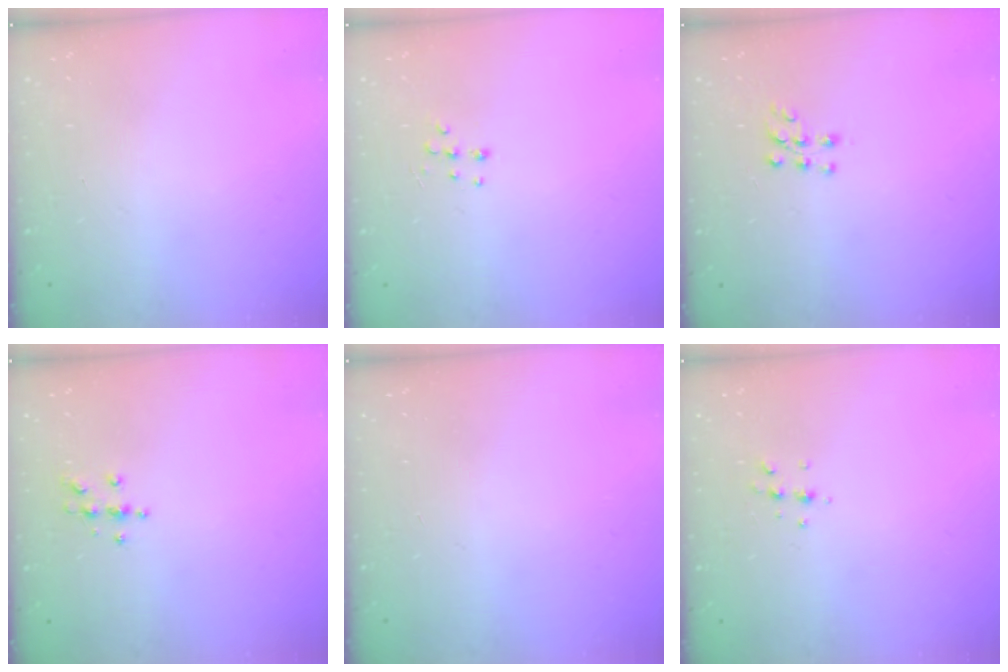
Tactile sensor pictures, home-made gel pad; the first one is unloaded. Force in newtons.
{"total": 5.2, "press": 5.2, "slide": 0.7}
{"total": 6.9, "press": 6.8, "slide": 0.6}
{"total": 4.8, "press": 4.8, "slide": 0.6}
{"total": 0.0}
{"total": 4.9, "press": 4.8, "slide": 1.1}